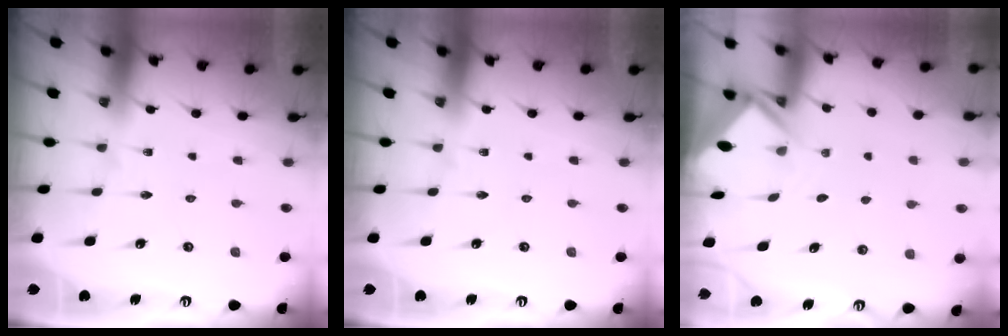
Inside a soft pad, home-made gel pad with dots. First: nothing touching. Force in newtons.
{"total": 0.0}
{"total": 2.5, "press": 2.5, "slide": 0.2}